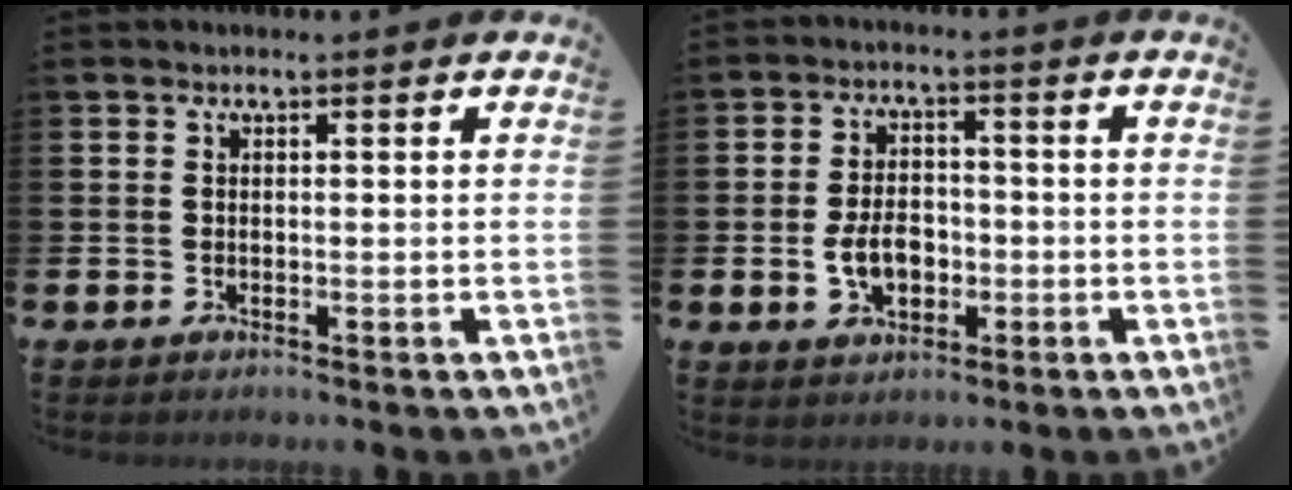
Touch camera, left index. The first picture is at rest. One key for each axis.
{"total": 5.2, "fx": -1.2, "fy": 3.5, "fz": 3.7, "tx": -0.055, "ty": 0.004, "tz": -0.025}